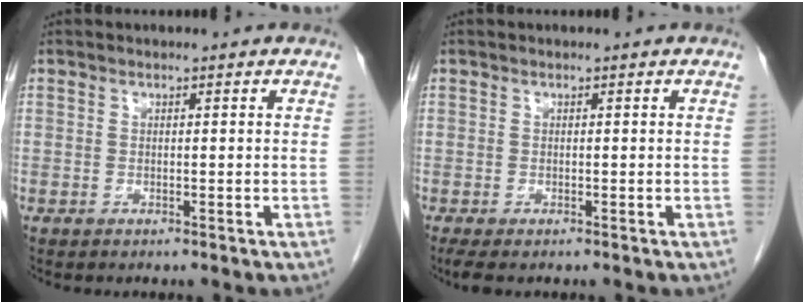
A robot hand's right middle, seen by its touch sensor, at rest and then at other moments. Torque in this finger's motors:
{"motor_torque": [0.37, -0.18, 0.08, 0.03]}